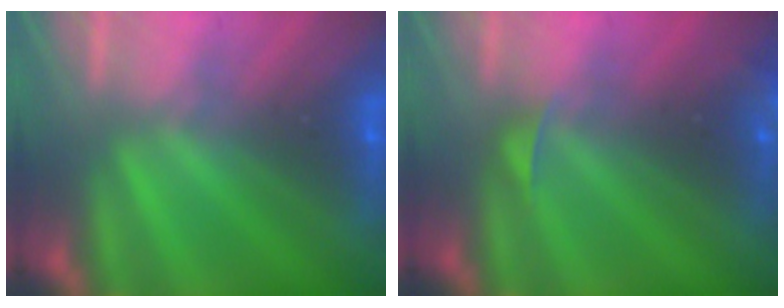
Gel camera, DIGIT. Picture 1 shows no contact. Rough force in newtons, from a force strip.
{"total": 2.5}